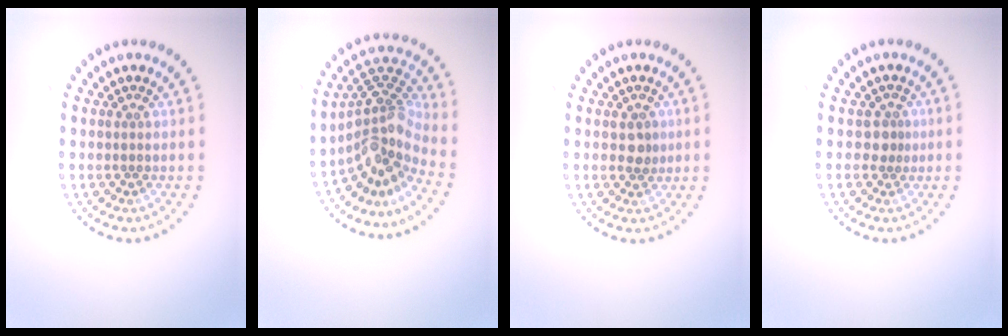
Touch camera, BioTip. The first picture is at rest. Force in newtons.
{"total": 4.8, "press": 3.1, "slide": 3.7}
{"total": 1.5, "press": 1.4, "slide": 0.5}
{"total": 0.9, "press": 0.6, "slide": 0.7}